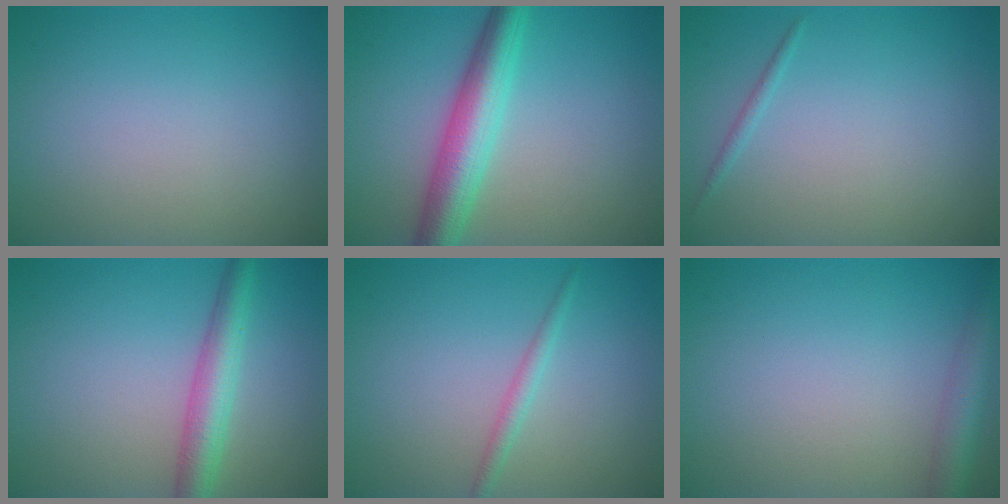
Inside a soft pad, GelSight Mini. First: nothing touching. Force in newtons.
{"total": 5.7, "press": 5.7, "slide": 0.1}
{"total": 0.7, "press": 0.7, "slide": 0.0}
{"total": 4.0, "press": 4.0, "slide": 0.2}
{"total": 1.3, "press": 1.3, "slide": 0.0}
{"total": 3.4, "press": 3.4, "slide": 0.2}